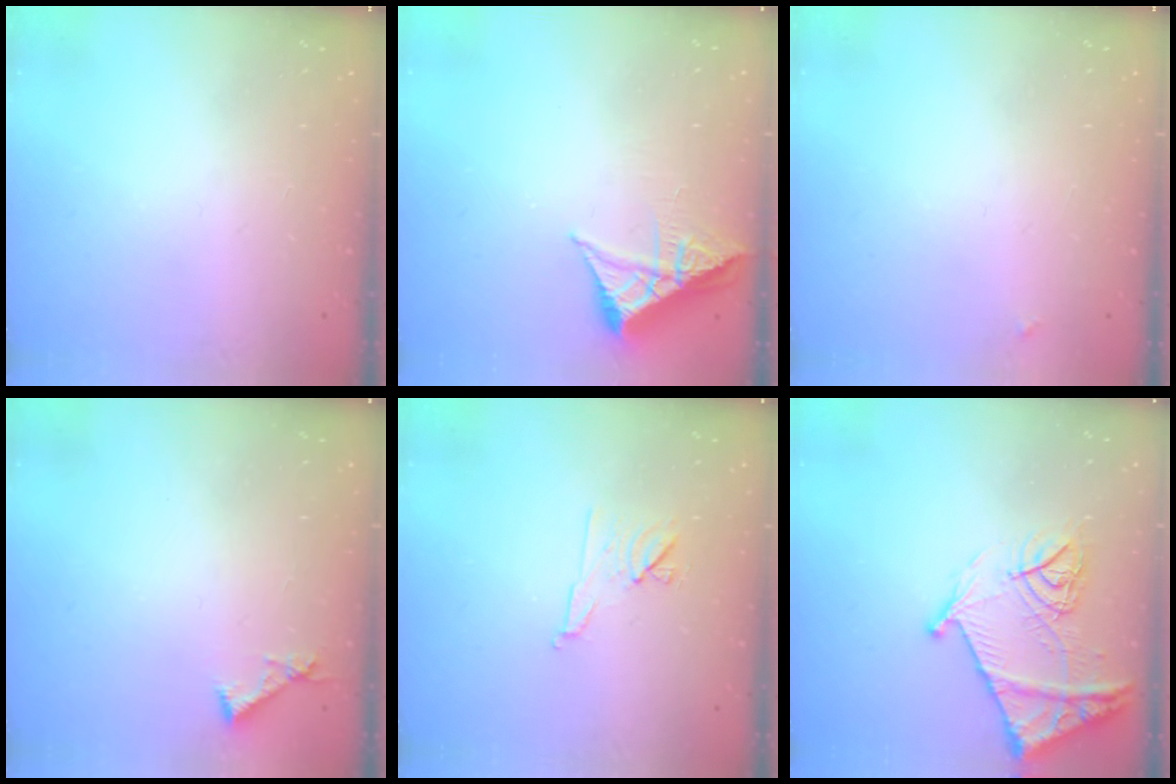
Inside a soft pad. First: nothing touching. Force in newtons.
{"total": 6.3, "press": 6.2, "slide": 0.9}
{"total": 3.3, "press": 3.3, "slide": 0.4}
{"total": 4.2, "press": 4.2, "slide": 0.4}
{"total": 7.5, "press": 7.4, "slide": 1.3}
{"total": 15.9, "press": 15.8, "slide": 1.6}